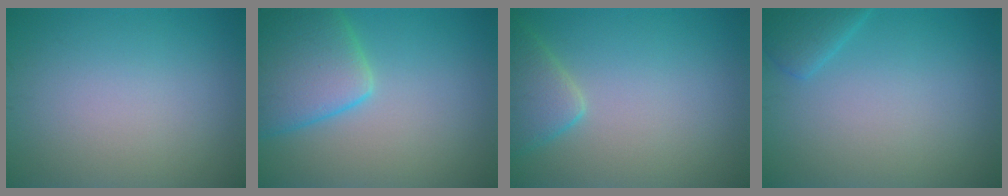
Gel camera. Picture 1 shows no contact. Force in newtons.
{"total": 6.9, "press": 6.9, "slide": 0.5}
{"total": 3.3, "press": 3.3, "slide": 0.3}
{"total": 2.0, "press": 2.0, "slide": 0.1}